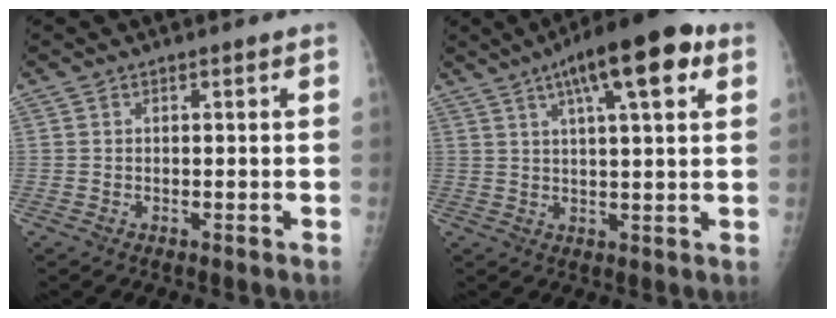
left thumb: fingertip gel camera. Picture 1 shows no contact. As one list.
[{"total": 13.8, "force": [6.3, 3.5, 11.7], "torque": [-0.166, 0.004, 0.089]}]